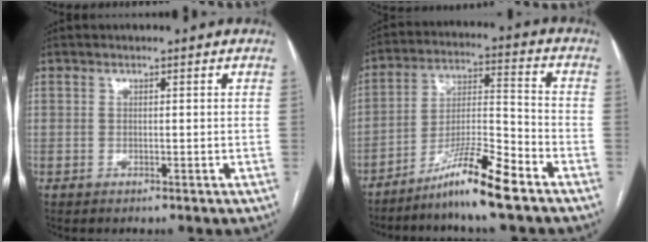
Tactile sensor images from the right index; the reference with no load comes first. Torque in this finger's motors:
{"motor_torque": [0.09, -0.07, 0.17, 0.01]}